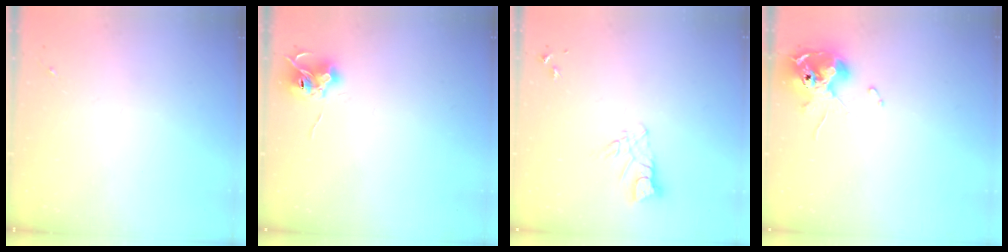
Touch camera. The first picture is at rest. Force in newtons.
{"total": 8.7, "press": 8.7, "slide": 0.4}
{"total": 7.0, "press": 7.0, "slide": 0.7}
{"total": 10.8, "press": 10.7, "slide": 1.7}